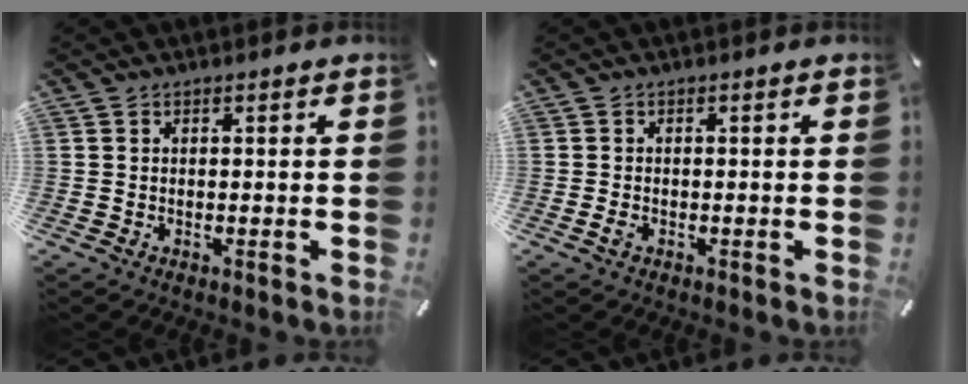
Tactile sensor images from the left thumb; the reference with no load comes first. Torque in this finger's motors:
{"motor_torque": [0.01, 0.00, 0.04, 0.03, -0.01]}